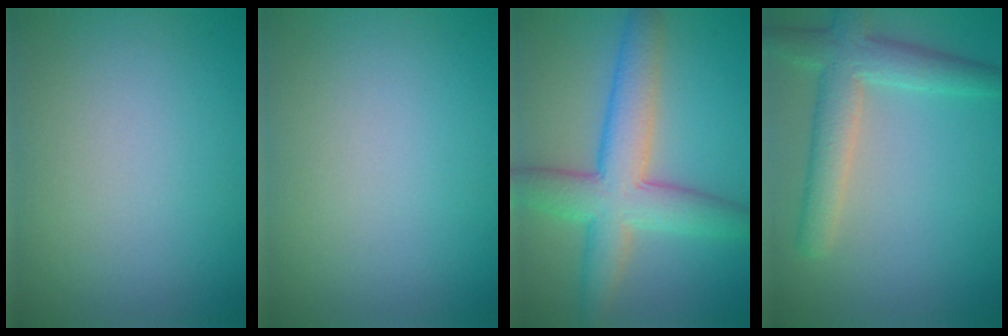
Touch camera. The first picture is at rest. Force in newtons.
{"total": 0.0}
{"total": 7.2, "press": 7.2, "slide": 0.2}
{"total": 4.8, "press": 4.8, "slide": 0.3}